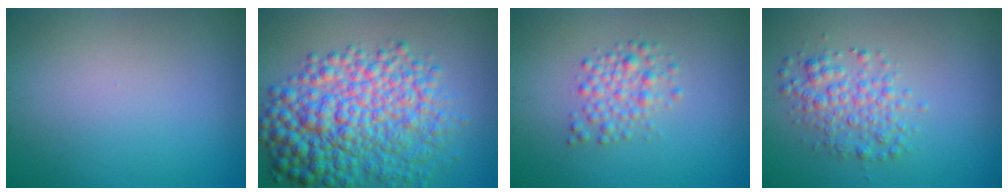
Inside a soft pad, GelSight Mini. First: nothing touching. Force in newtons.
{"total": 9.9, "press": 9.9, "slide": 0.1}
{"total": 2.5, "press": 2.5, "slide": 0.0}
{"total": 3.2, "press": 3.2, "slide": 0.1}